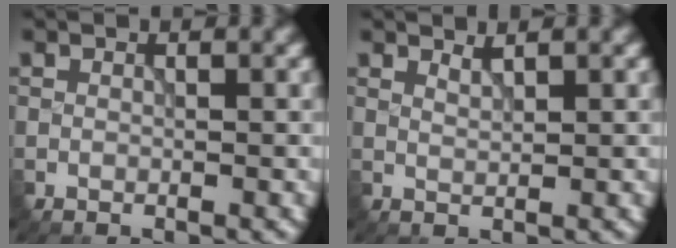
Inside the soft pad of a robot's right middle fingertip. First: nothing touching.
{"total": 0.9, "force": [0.8, 0.0, 0.3], "torque": [-0.007, -0.003, 0.017]}